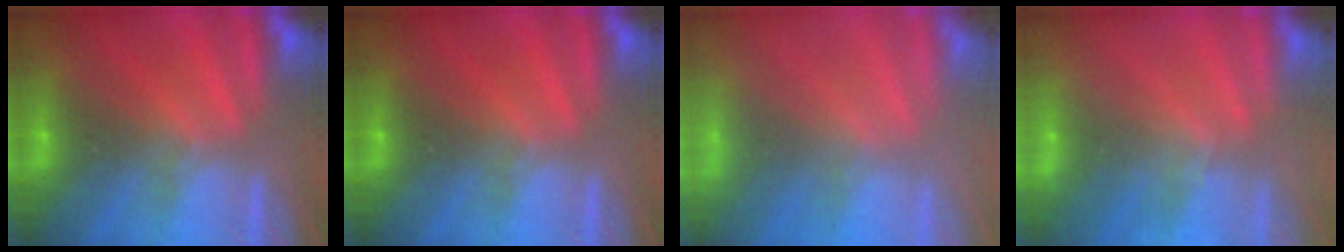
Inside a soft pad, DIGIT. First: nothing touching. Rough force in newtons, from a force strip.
{"total": 0.0}
{"total": 8.0}
{"total": 2.2}